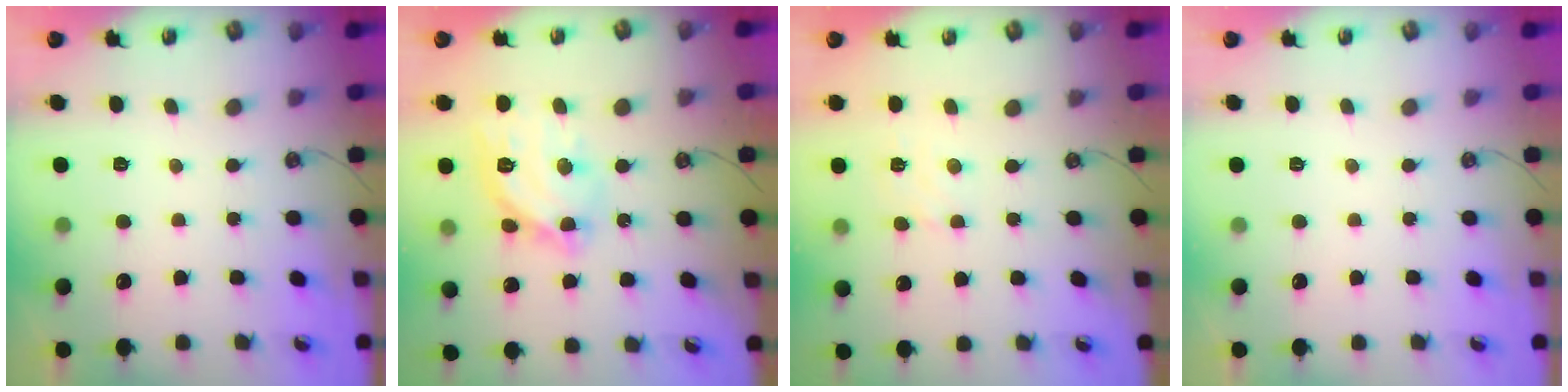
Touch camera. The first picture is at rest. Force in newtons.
{"total": 14.0, "press": 13.9, "slide": 1.4}
{"total": 2.2, "press": 2.1, "slide": 0.4}
{"total": 0.0}